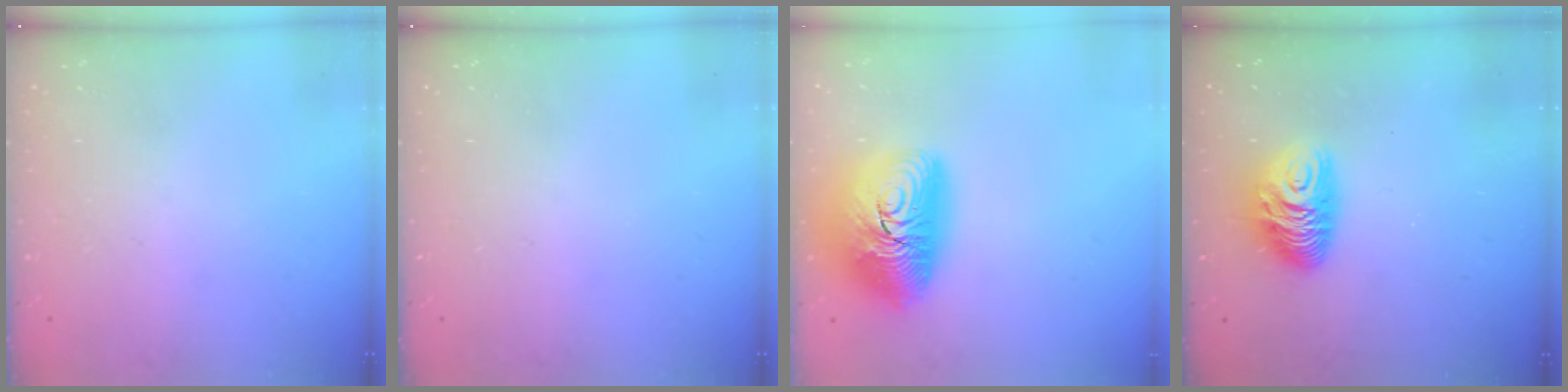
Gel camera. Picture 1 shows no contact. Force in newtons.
{"total": 0.0}
{"total": 20.4, "press": 20.4, "slide": 1.6}
{"total": 9.8, "press": 9.8, "slide": 0.7}